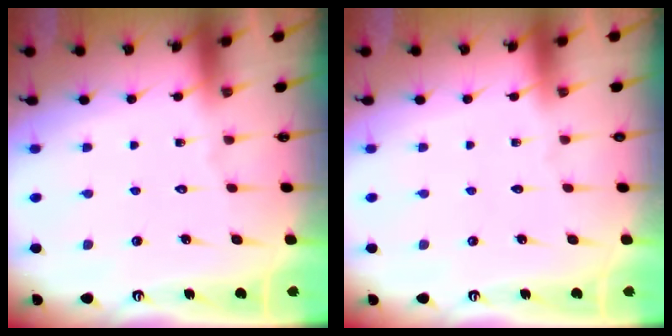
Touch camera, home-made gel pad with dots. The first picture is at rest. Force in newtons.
{"total": 0.0}